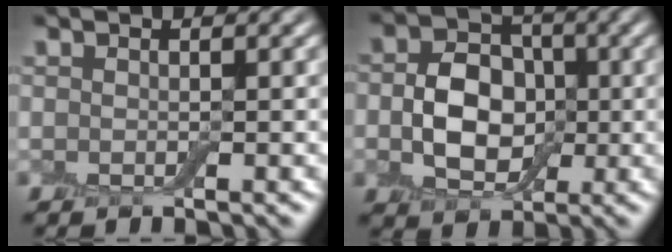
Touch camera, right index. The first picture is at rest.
{"total": 5.3, "force": [-0.4, 4.2, 3.2], "torque": [-0.053, 0.004, -0.007]}